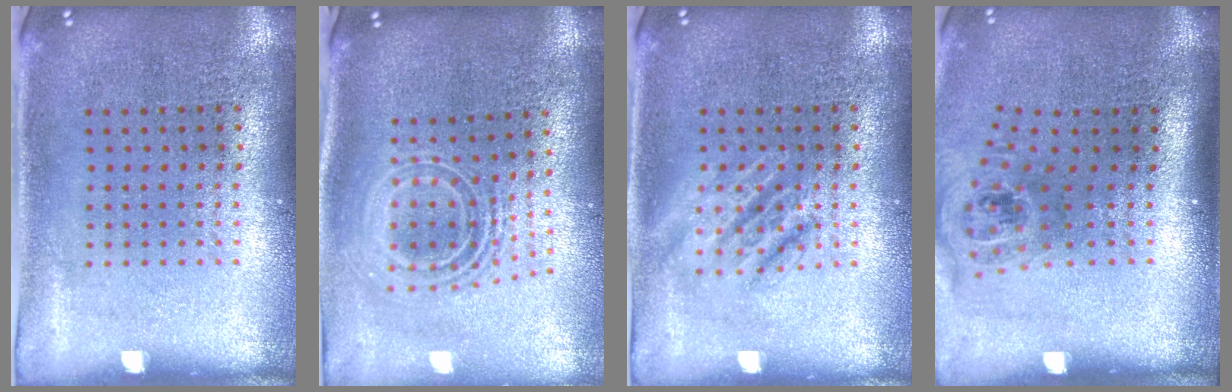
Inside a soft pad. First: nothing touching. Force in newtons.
{"total": 2.2, "press": 1.5, "slide": 1.5}
{"total": 2.3, "press": 2.2, "slide": 0.3}
{"total": 1.6, "press": 1.2, "slide": 1.1}